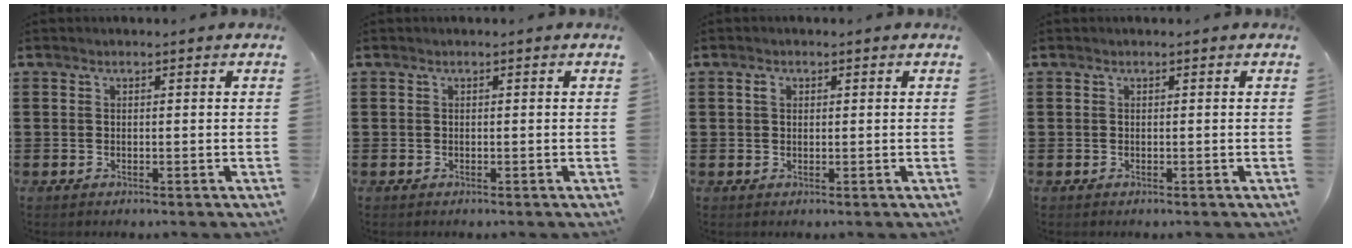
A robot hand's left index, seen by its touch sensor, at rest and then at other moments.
{"total": 0.0}
{"total": 1.4, "force": [0.5, 0.9, 0.9], "torque": [-0.020, 0.008, 0.008]}
{"total": 0.0}